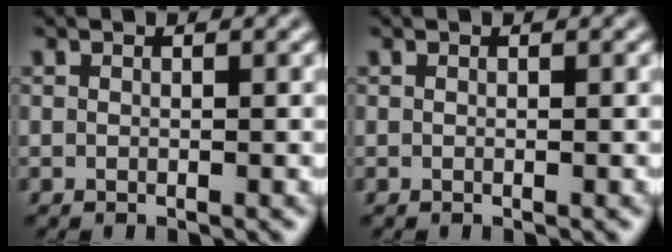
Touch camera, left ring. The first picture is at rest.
{"total": 0.0}